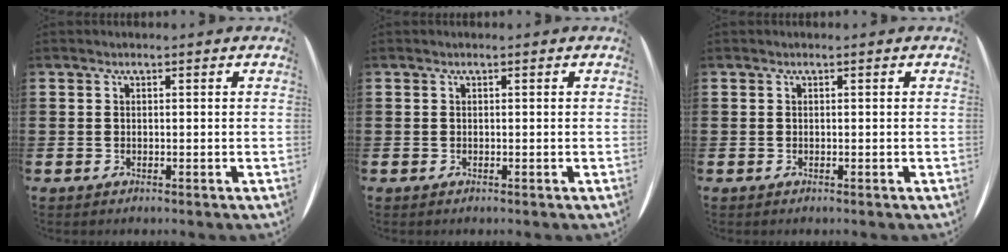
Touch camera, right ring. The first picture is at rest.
{"total": 0.0}
{"total": 0.0}